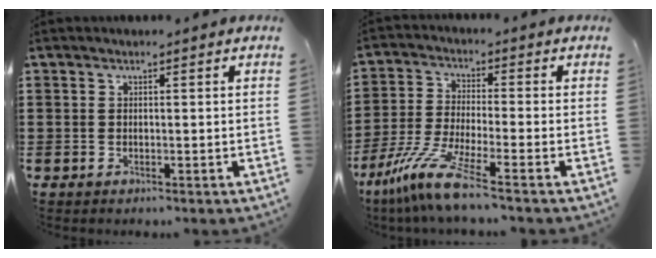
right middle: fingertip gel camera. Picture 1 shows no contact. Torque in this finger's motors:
{"motor_torque": [2.13, 0.00, 0.90, 0.21]}